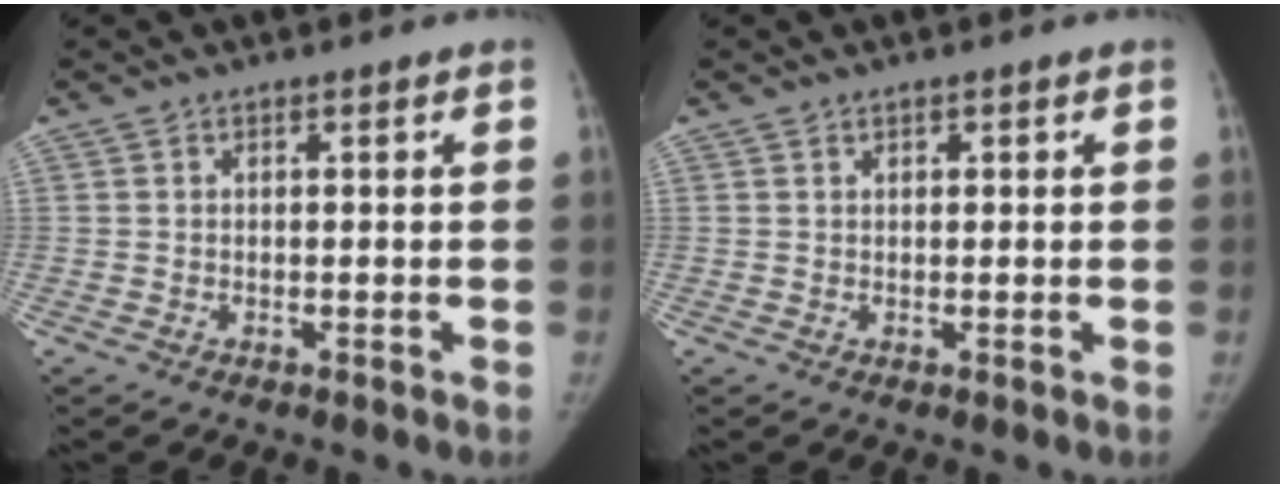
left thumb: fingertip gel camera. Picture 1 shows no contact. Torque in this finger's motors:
{"motor_torque": [-0.26, -0.15, -0.40, 0.25, 0.02]}